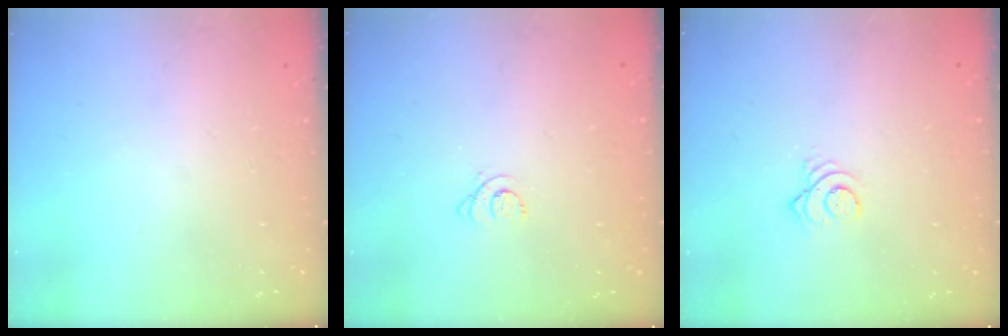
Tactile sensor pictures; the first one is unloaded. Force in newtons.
{"total": 3.6, "press": 3.6, "slide": 0.4}
{"total": 3.3, "press": 3.3, "slide": 0.4}